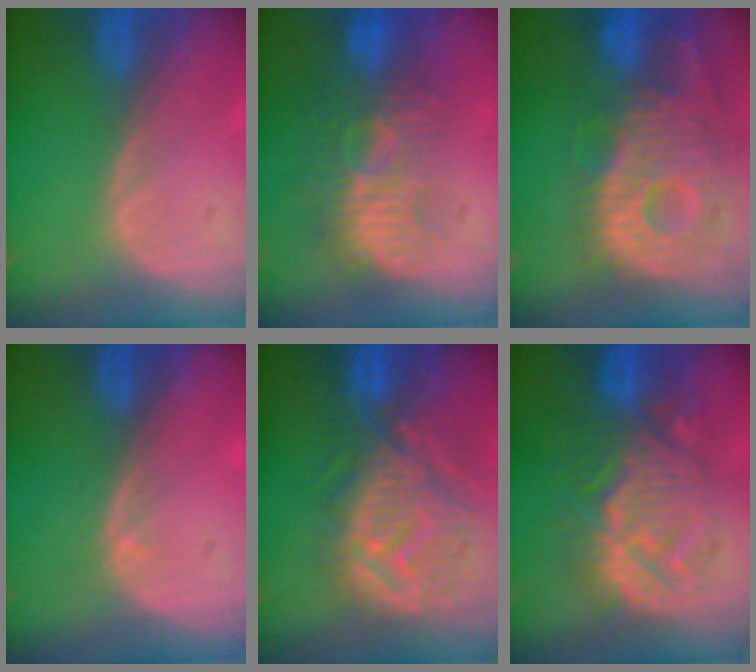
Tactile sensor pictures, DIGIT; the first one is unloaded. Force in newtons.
{"total": 9.1, "press": 8.7, "slide": 2.9}
{"total": 13.0, "press": 11.3, "slide": 6.3}
{"total": 0.8, "press": 0.6, "slide": 0.6}
{"total": 11.6, "press": 10.7, "slide": 4.6}
{"total": 10.3, "press": 10.3, "slide": 0.6}